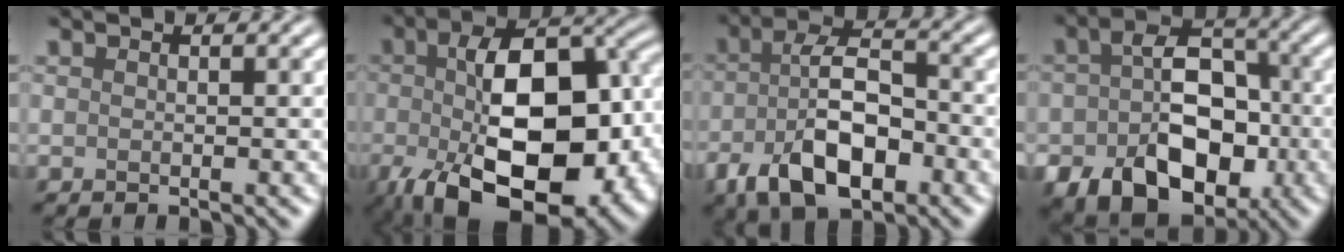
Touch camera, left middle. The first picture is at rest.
{"total": 15.6, "force": [-3.4, 8.1, 12.9], "torque": [-0.200, -0.014, -0.051]}
{"total": 8.5, "force": [-3.4, 4.0, 6.7], "torque": [-0.128, 0.003, -0.068]}
{"total": 11.1, "force": [-3.6, 7.4, 7.5], "torque": [-0.126, -0.020, -0.051]}